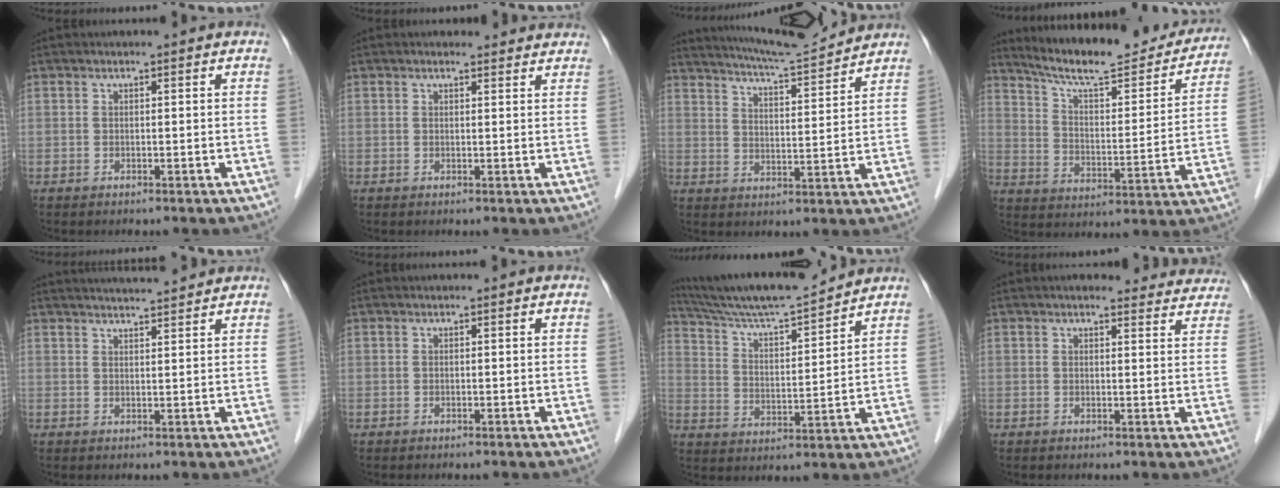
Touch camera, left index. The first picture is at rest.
{"total": 3.7, "force": [3.5, 1.0, 0.6], "torque": [-0.006, 0.005, 0.029]}
{"total": 10.7, "force": [10.2, -0.6, 3.0], "torque": [-0.058, 0.002, 0.156]}
{"total": 21.2, "force": [19.2, 3.2, 8.4], "torque": [-0.123, -0.028, 0.266]}
{"total": 6.4, "force": [6.1, -0.2, 2.0], "torque": [-0.033, 0.017, 0.084]}
{"total": 0.0}
{"total": 13.8, "force": [13.0, -0.3, 4.8], "torque": [-0.096, 0.004, 0.221]}
{"total": 11.1, "force": [10.3, 2.8, 2.8], "torque": [0.001, 0.002, 0.093]}